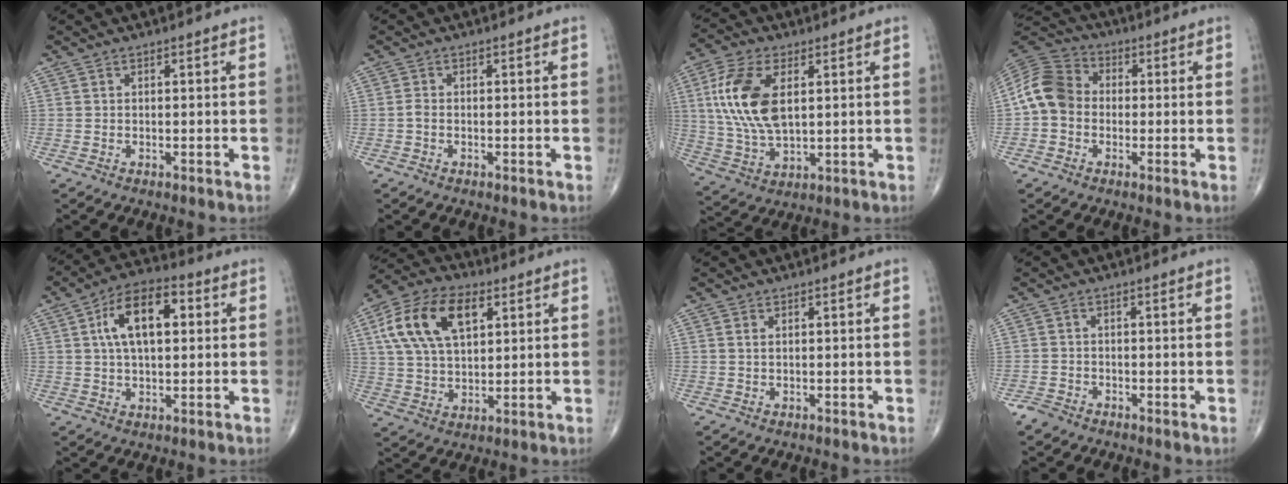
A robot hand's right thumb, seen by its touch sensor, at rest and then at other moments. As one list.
[{"total": 0.8, "force": [-0.3, 0.5, 0.6], "torque": [-0.015, 0.000, -0.010]}, {"total": 14.6, "force": [3.3, 7.6, 12.0], "torque": [-0.250, -0.006, 0.066]}, {"total": 9.8, "force": [-1.0, 8.0, 5.6], "torque": [-0.102, 0.031, -0.034]}, {"total": 13.0, "force": [3.1, 6.8, 10.7], "torque": [-0.172, 0.016, 0.046]}, {"total": 16.2, "force": [5.8, 9.2, 12.0], "torque": [-0.213, 0.004, 0.104]}, {"total": 0.9, "force": [0.4, 0.5, 0.7], "torque": [-0.017, 0.003, 0.009]}, {"total": 2.1, "force": [-1.5, 1.3, 0.6], "torque": [-0.010, 0.000, -0.033]}]